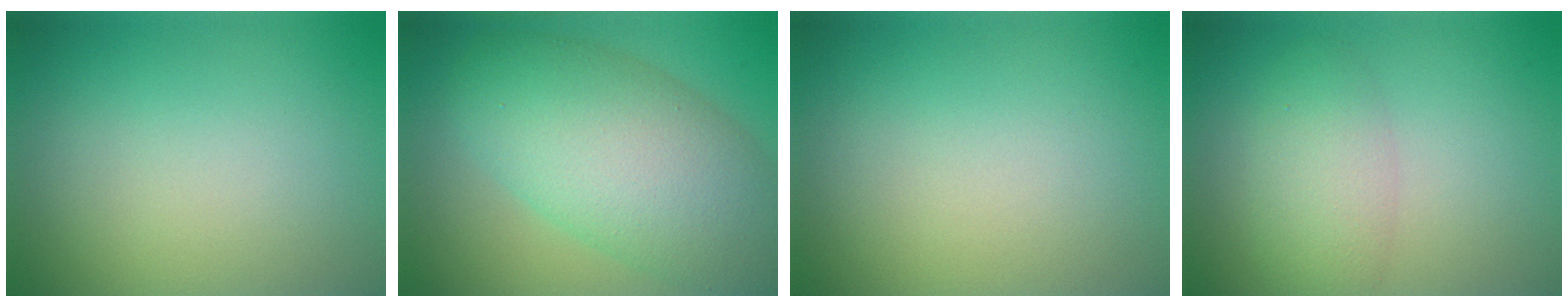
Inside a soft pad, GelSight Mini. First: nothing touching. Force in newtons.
{"total": 9.9, "press": 9.9, "slide": 0.6}
{"total": 0.0}
{"total": 2.4, "press": 2.4, "slide": 0.2}